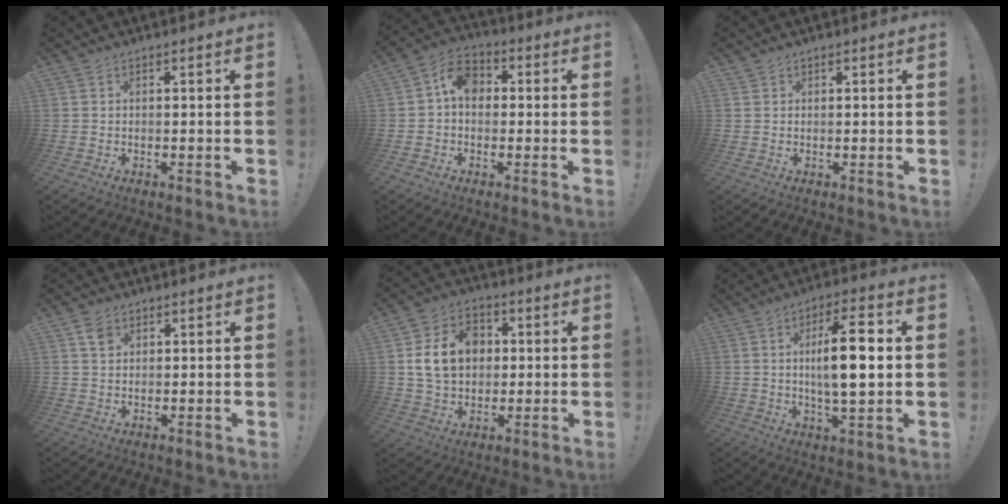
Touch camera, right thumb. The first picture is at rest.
{"total": 8.1, "force": [1.0, 6.2, 5.1], "torque": [-0.079, 0.016, 0.021]}
{"total": 0.7, "force": [0.6, 0.1, 0.0], "torque": [0.008, -0.004, 0.011]}
{"total": 3.1, "force": [1.6, 2.4, 1.2], "torque": [-0.006, -0.006, 0.027]}
{"total": 14.8, "force": [2.4, 11.8, 8.5], "torque": [-0.133, 0.004, 0.055]}
{"total": 14.0, "force": [1.6, 4.0, 13.3], "torque": [-0.217, -0.001, 0.016]}